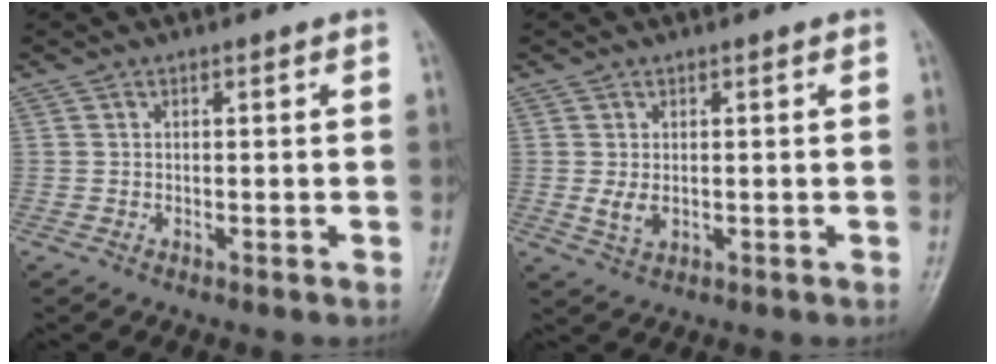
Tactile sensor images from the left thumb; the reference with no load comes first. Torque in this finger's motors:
{"motor_torque": [0.09, 0.14, 0.41, 0.15, 0.05]}